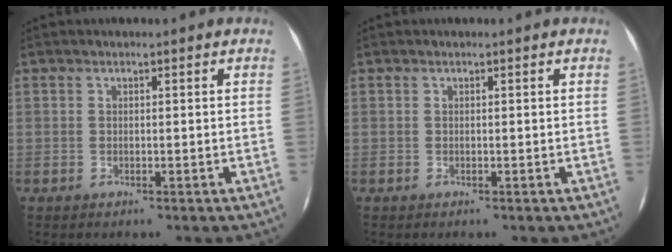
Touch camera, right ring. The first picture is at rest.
{"total": 0.0}